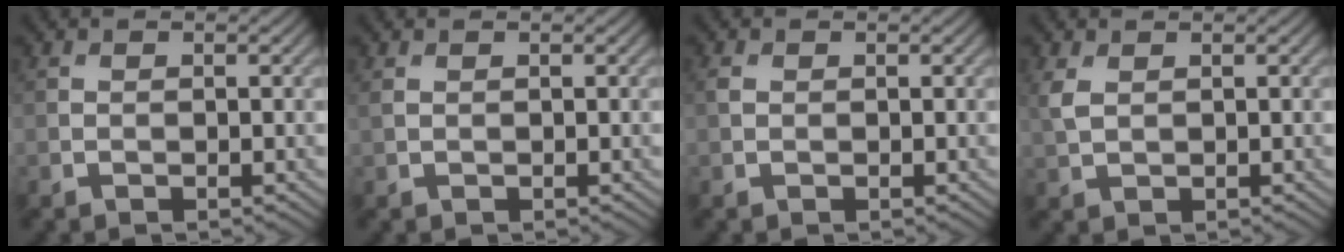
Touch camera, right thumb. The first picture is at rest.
{"total": 0.7, "force": [0.4, 0.4, 0.5], "torque": [-0.020, 0.002, 0.009]}
{"total": 0.8, "force": [0.2, 0.6, 0.4], "torque": [-0.012, 0.002, 0.002]}
{"total": 2.3, "force": [0.9, 1.4, 1.7], "torque": [-0.051, 0.002, 0.020]}